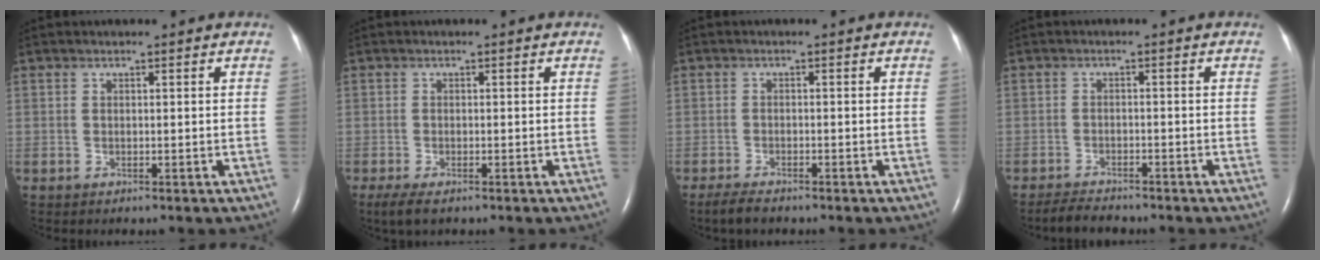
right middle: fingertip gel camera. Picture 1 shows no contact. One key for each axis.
{"total": 3.1, "fx": -2.0, "fy": 1.0, "fz": 2.1, "tx": -0.043, "ty": -0.008, "tz": -0.032}
{"total": 2.8, "fx": -2.3, "fy": 0.6, "fz": 1.4, "tx": -0.033, "ty": -0.007, "tz": -0.038}
{"total": 3.8, "fx": -3.5, "fy": 0.9, "fz": 1.2, "tx": -0.024, "ty": -0.010, "tz": -0.058}